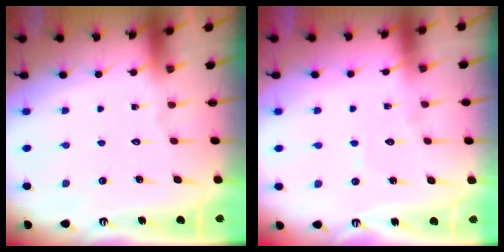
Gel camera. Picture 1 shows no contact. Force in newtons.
{"total": 3.8, "press": 3.7, "slide": 0.4}